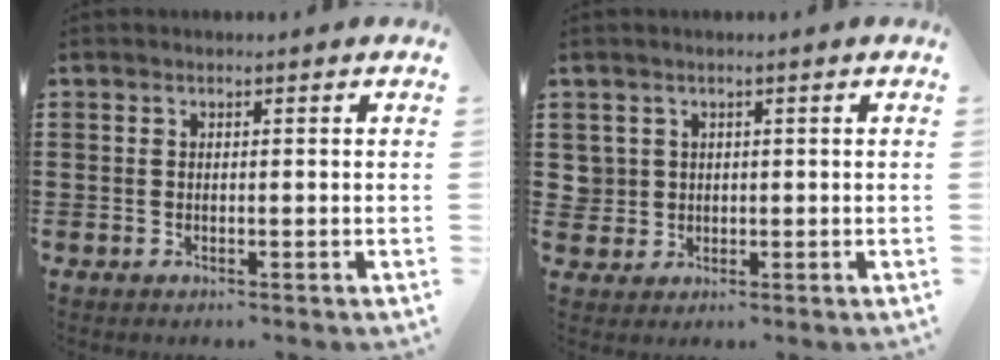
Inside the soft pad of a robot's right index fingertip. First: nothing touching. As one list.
[{"total": 1.9, "force": [0.3, 1.9, 0.1], "torque": [-0.014, 0.006, 0.005]}]